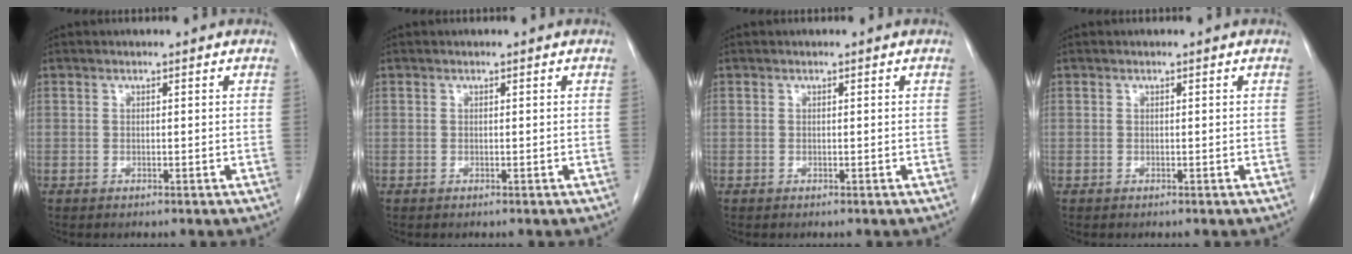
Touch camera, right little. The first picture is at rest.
{"total": 0.0}
{"total": 0.0}
{"total": 0.0}